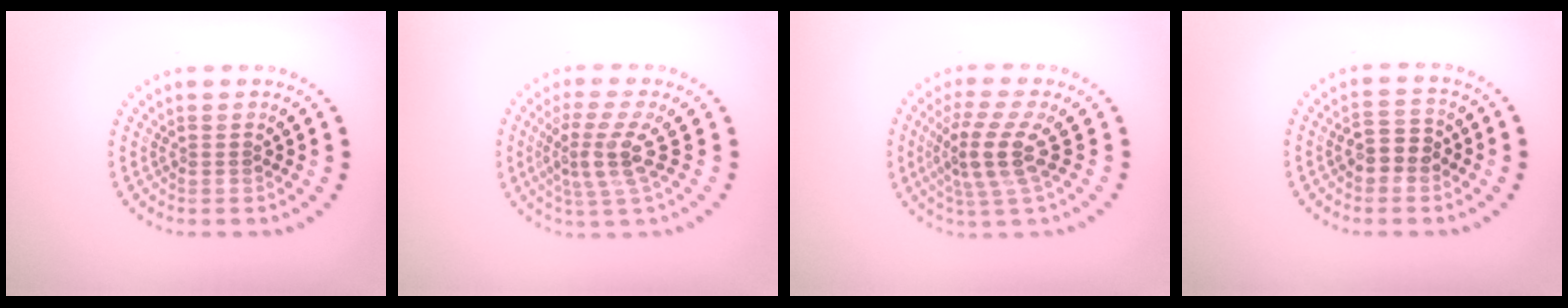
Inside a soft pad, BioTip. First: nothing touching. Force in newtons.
{"total": 3.8, "press": 2.7, "slide": 2.6}
{"total": 3.9, "press": 3.2, "slide": 2.3}
{"total": 2.6, "press": 2.5, "slide": 0.7}